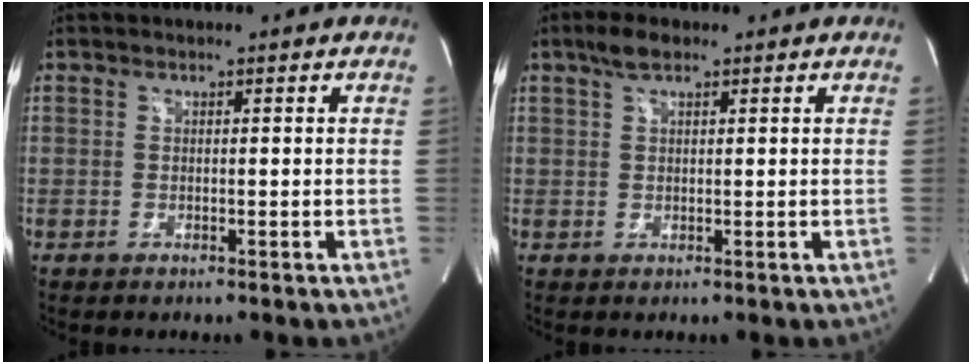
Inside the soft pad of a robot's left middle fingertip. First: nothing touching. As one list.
[{"total": 2.8, "force": [1.9, 0.9, 1.9], "torque": [-0.044, 0.010, 0.038]}]